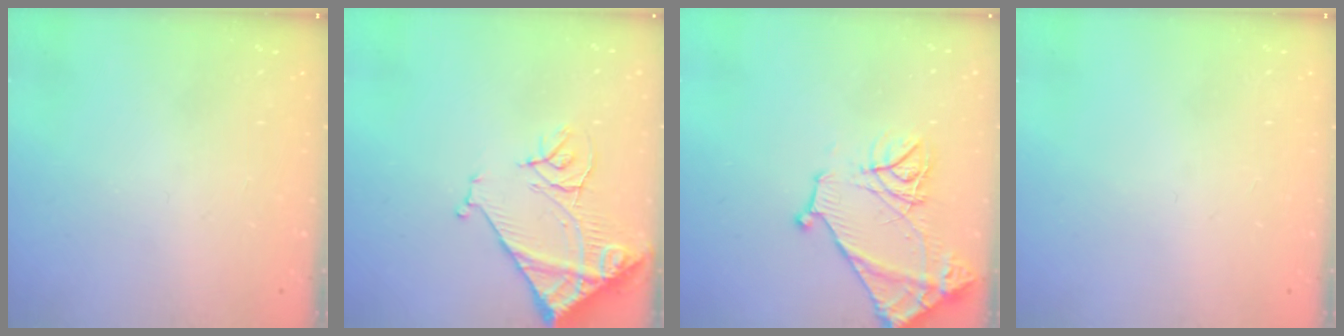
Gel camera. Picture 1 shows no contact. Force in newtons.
{"total": 13.6, "press": 13.5, "slide": 1.7}
{"total": 13.5, "press": 13.4, "slide": 1.3}
{"total": 0.0}